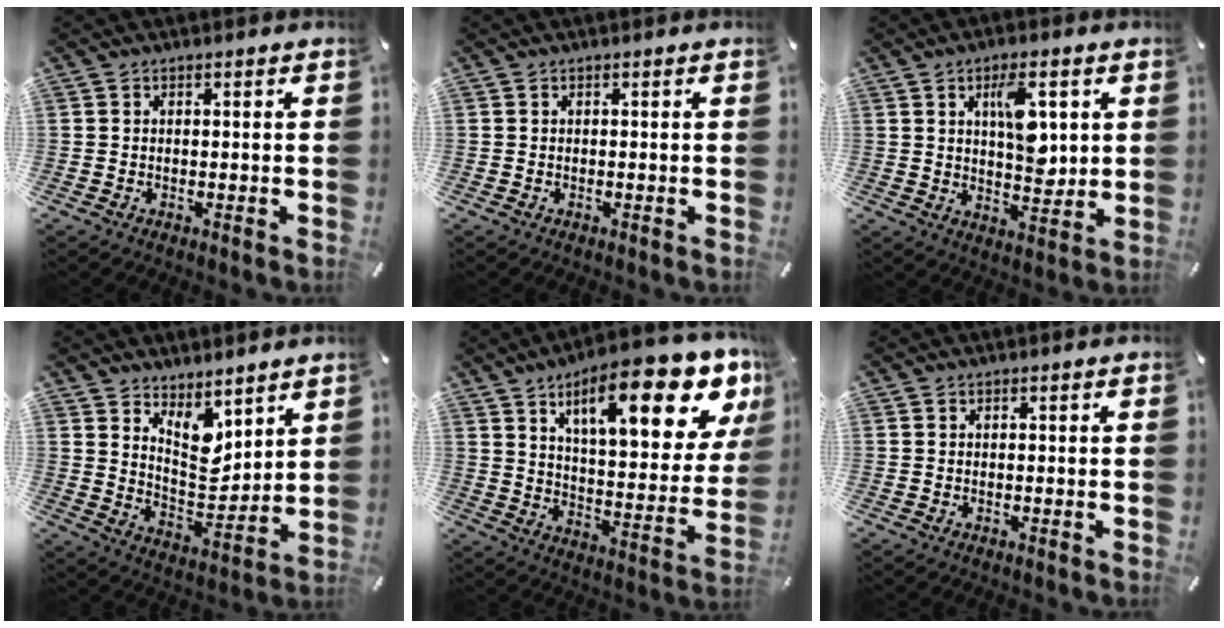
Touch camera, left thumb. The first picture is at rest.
{"total": 0.0}
{"total": 10.0, "force": [3.4, 5.2, 7.9], "torque": [-0.119, -0.014, 0.052]}
{"total": 9.9, "force": [6.7, 5.6, 4.6], "torque": [-0.067, -0.055, 0.127]}
{"total": 21.9, "force": [12.7, 7.5, 16.2], "torque": [-0.238, -0.074, 0.198]}
{"total": 0.0}